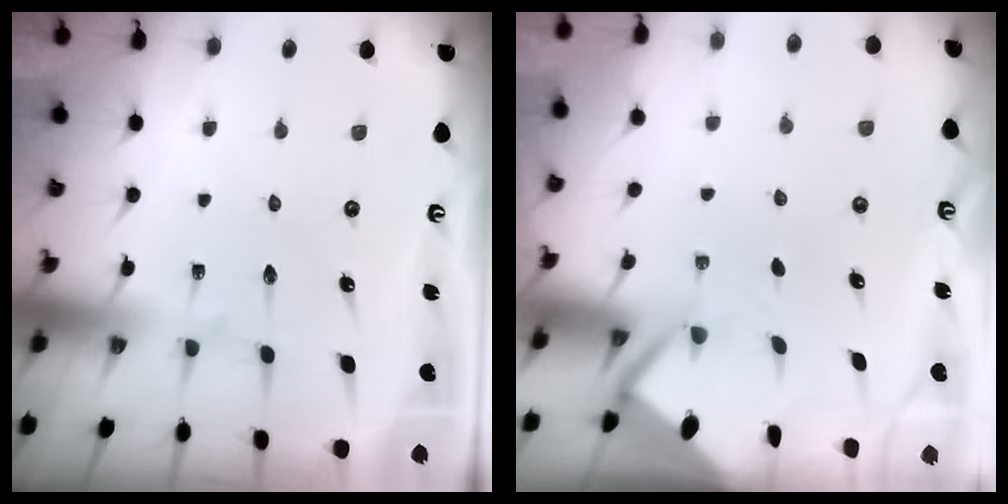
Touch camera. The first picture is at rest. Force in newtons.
{"total": 2.6, "press": 2.6, "slide": 0.3}